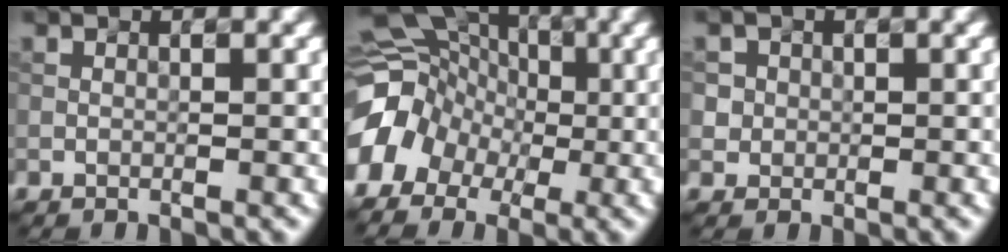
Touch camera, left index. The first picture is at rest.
{"total": 12.5, "force": [-3.6, 10.9, 5.0], "torque": [-0.101, -0.004, -0.080]}
{"total": 2.2, "force": [0.5, 2.1, 0.5], "torque": [-0.005, -0.003, 0.025]}